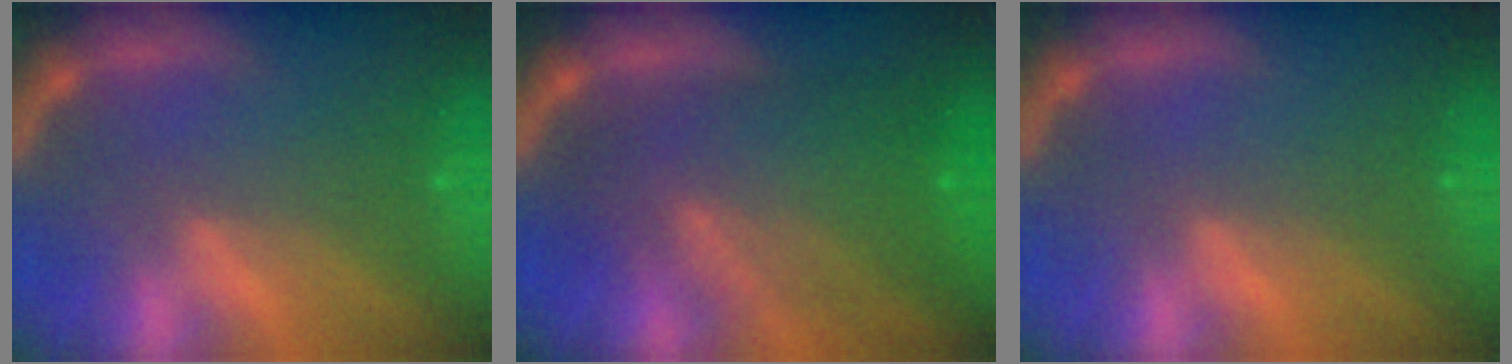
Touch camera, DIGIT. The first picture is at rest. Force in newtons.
{"total": 9.5}
{"total": 0.0}